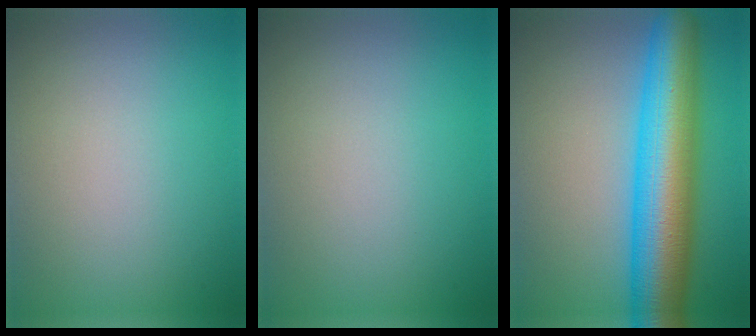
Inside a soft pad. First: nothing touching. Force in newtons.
{"total": 0.0}
{"total": 11.1, "press": 11.1, "slide": 0.2}